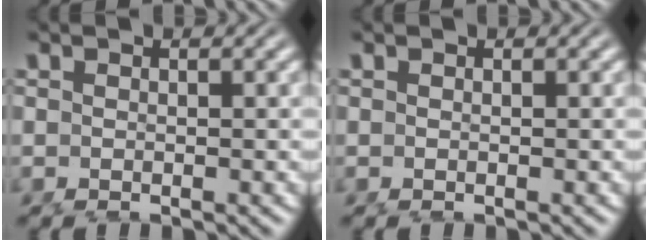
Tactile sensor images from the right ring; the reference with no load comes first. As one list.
[{"total": 0.0}]